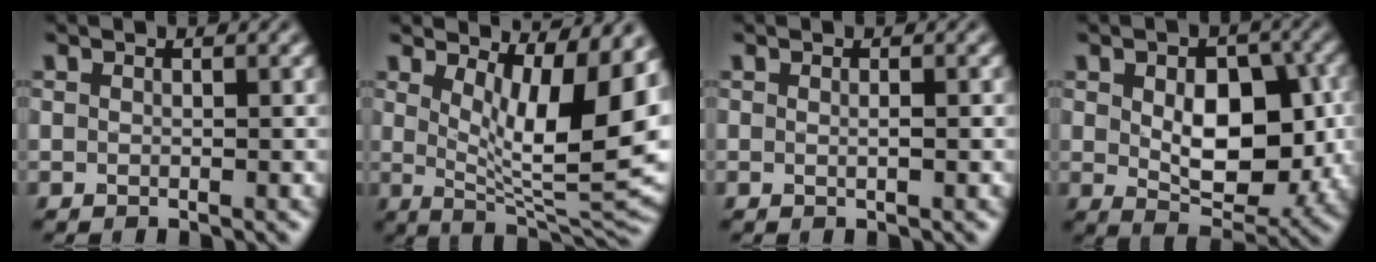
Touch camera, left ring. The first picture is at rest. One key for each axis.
{"total": 11.4, "fx": 3.8, "fy": 3.6, "fz": 10.1, "tx": -0.138, "ty": -0.016, "tz": 0.068}
{"total": 0.7, "fx": 0.0, "fy": 0.1, "fz": 0.7, "tx": -0.011, "ty": 0.000, "tz": -0.001}
{"total": 8.3, "fx": 0.3, "fy": 5.0, "fz": 6.7, "tx": -0.108, "ty": -0.008, "tz": 0.009}